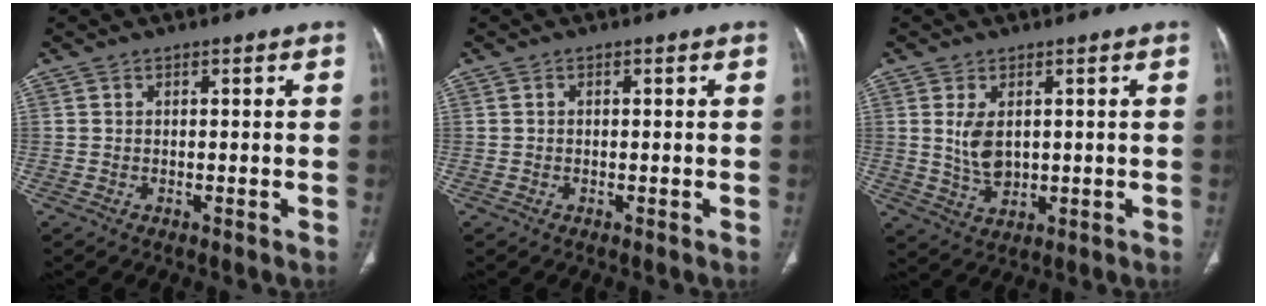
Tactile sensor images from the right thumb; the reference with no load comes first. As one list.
[{"total": 0.0}, {"total": 5.6, "force": [1.0, 3.4, 4.3], "torque": [-0.077, -0.011, 0.030]}]